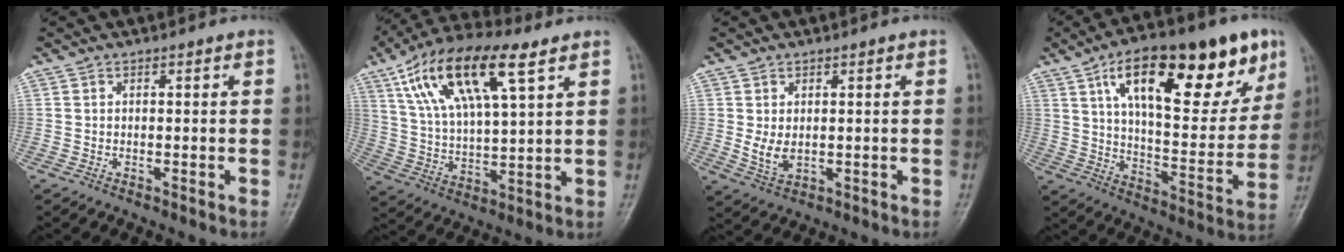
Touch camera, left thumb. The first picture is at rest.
{"total": 19.0, "force": [9.3, 7.0, 15.0], "torque": [-0.264, -0.010, 0.168]}
{"total": 4.0, "force": [0.3, 2.7, 3.0], "torque": [-0.051, -0.010, 0.014]}
{"total": 26.9, "force": [13.6, 10.9, 20.4], "torque": [-0.264, -0.019, 0.215]}